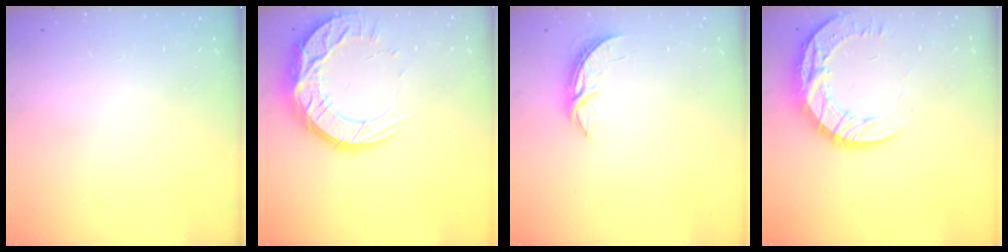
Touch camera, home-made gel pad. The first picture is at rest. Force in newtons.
{"total": 16.5, "press": 16.5, "slide": 1.4}
{"total": 4.3, "press": 4.3, "slide": 0.3}
{"total": 17.9, "press": 17.8, "slide": 1.4}